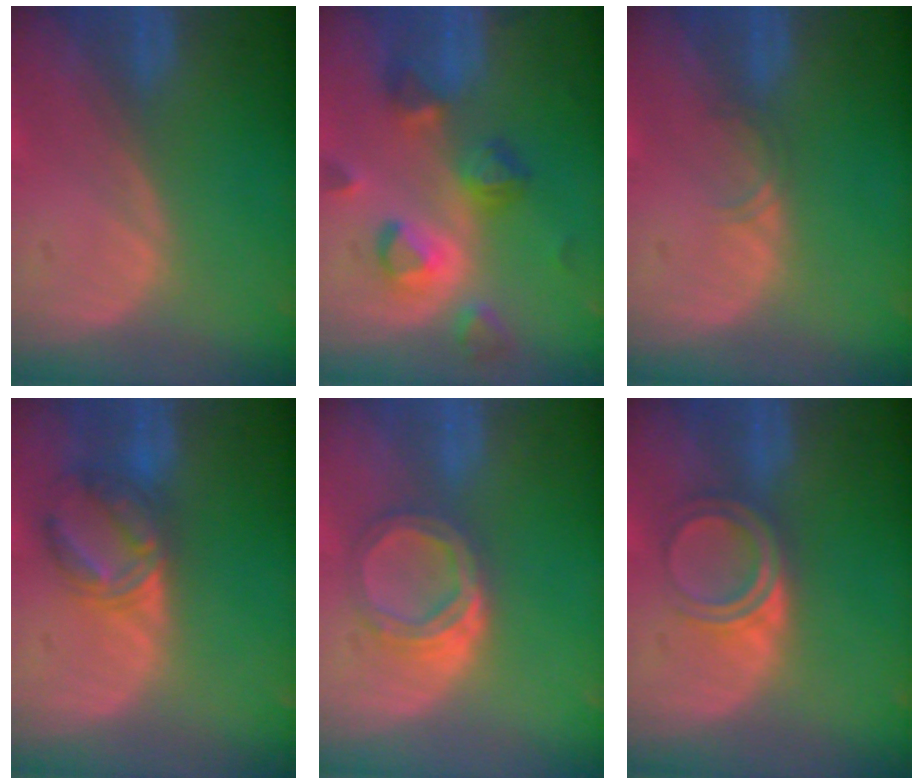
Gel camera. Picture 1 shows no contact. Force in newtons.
{"total": 7.5, "press": 7.4, "slide": 1.4}
{"total": 1.1, "press": 1.1, "slide": 0.1}
{"total": 6.0, "press": 5.8, "slide": 1.4}
{"total": 5.6, "press": 5.0, "slide": 2.5}
{"total": 4.9, "press": 4.2, "slide": 2.5}